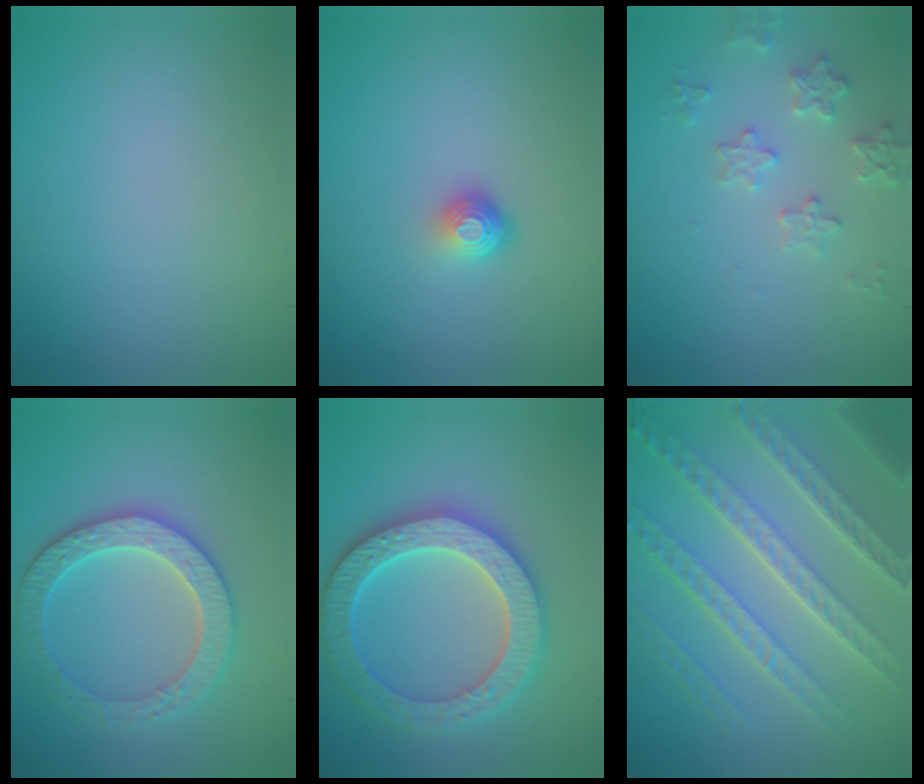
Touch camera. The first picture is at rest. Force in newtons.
{"total": 1.8, "press": 1.2, "slide": 1.4}
{"total": 2.5, "press": 2.4, "slide": 0.6}
{"total": 4.0, "press": 3.8, "slide": 1.0}
{"total": 6.4, "press": 6.2, "slide": 1.3}
{"total": 7.6, "press": 5.3, "slide": 5.5}